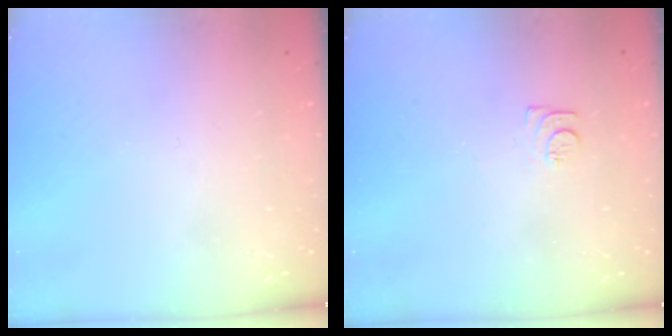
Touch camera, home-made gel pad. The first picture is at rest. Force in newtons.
{"total": 7.0, "press": 7.0, "slide": 0.7}